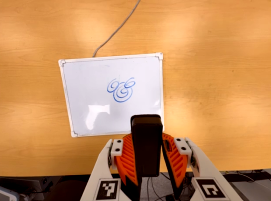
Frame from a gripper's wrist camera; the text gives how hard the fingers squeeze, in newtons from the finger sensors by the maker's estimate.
{"total": 8.3, "left": 6.7, "right": 9.9}